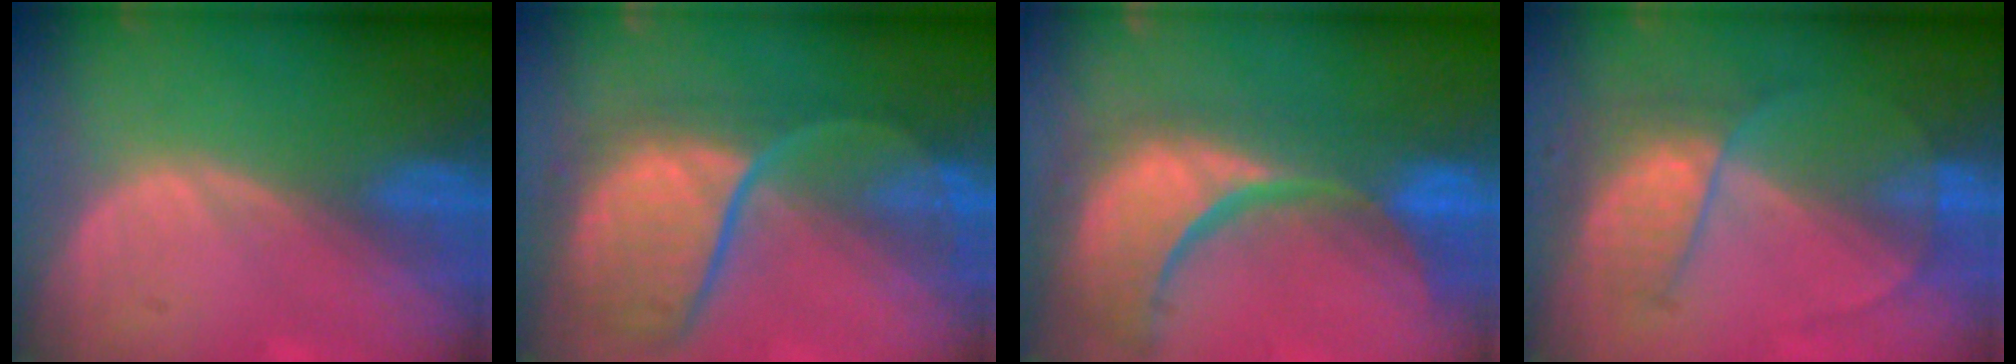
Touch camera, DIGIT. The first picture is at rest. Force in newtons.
{"total": 10.7, "press": 9.7, "slide": 4.4}
{"total": 15.3, "press": 12.1, "slide": 9.5}
{"total": 7.1, "press": 6.1, "slide": 3.6}